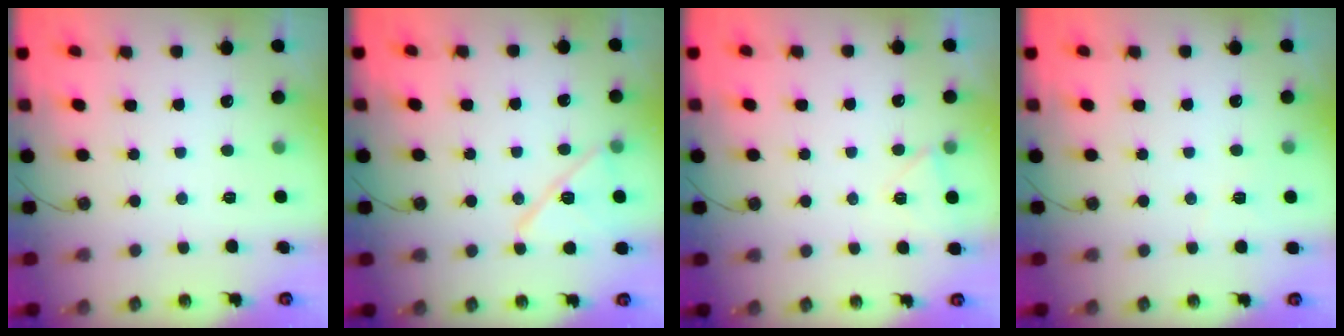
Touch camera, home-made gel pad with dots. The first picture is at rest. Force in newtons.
{"total": 12.5, "press": 12.4, "slide": 0.7}
{"total": 4.5, "press": 3.8, "slide": 2.4}
{"total": 3.0, "press": 2.1, "slide": 2.2}